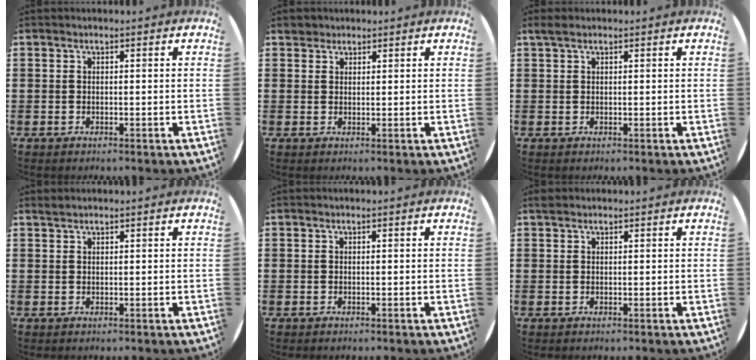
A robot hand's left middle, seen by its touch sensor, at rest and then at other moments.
{"total": 1.6, "force": [1.5, 0.8, 0.0], "torque": [0.006, 0.001, 0.027]}
{"total": 0.9, "force": [0.7, 0.4, 0.4], "torque": [-0.001, 0.002, 0.010]}
{"total": 0.6, "force": [0.6, 0.0, -0.1], "torque": [0.000, 0.001, 0.012]}
{"total": 0.0}
{"total": 0.6, "force": [0.5, 0.2, 0.0], "torque": [-0.001, 0.002, 0.010]}